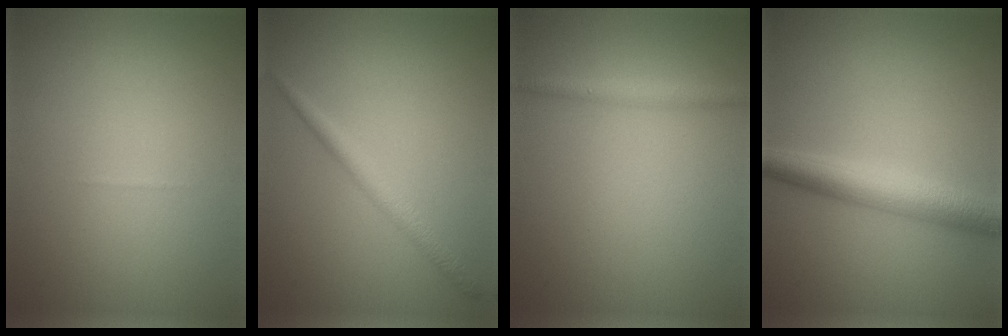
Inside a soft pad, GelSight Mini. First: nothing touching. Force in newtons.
{"total": 2.0, "press": 2.0, "slide": 0.0}
{"total": 1.6, "press": 1.6, "slide": 0.1}
{"total": 4.9, "press": 4.9, "slide": 0.0}